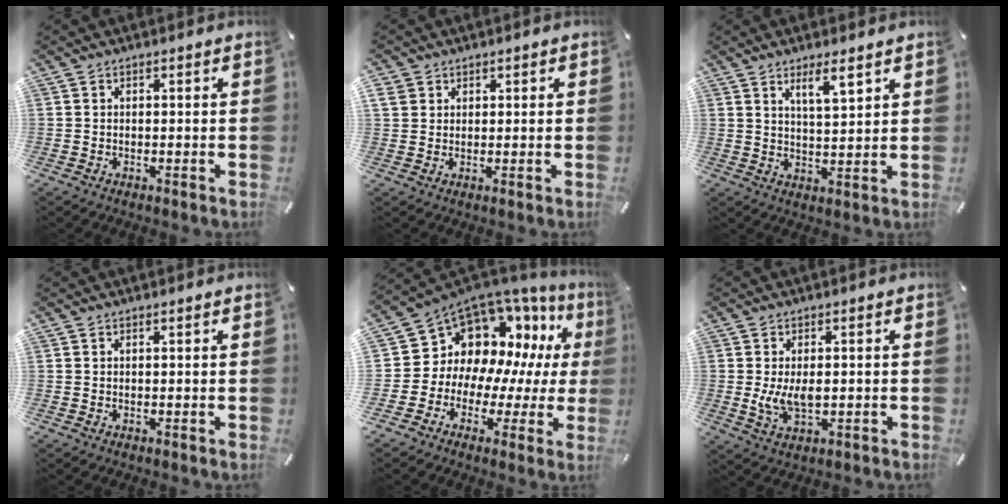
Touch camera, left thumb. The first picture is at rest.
{"total": 3.1, "force": [1.3, 2.7, 0.5], "torque": [-0.014, 0.005, 0.027]}
{"total": 6.0, "force": [4.3, 1.1, 4.1], "torque": [-0.074, -0.022, 0.071]}
{"total": 0.0}
{"total": 11.9, "force": [5.7, 9.8, 3.6], "torque": [-0.082, -0.066, 0.113]}
{"total": 6.5, "force": [0.0, 4.0, 5.1], "torque": [-0.107, -0.008, -0.006]}